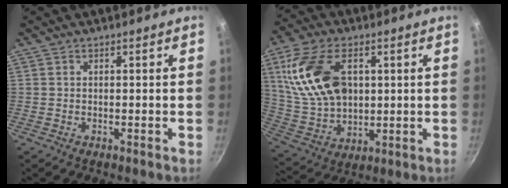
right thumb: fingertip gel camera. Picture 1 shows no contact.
{"total": 18.5, "force": [4.7, 11.7, 13.6], "torque": [-0.244, -0.011, 0.103]}